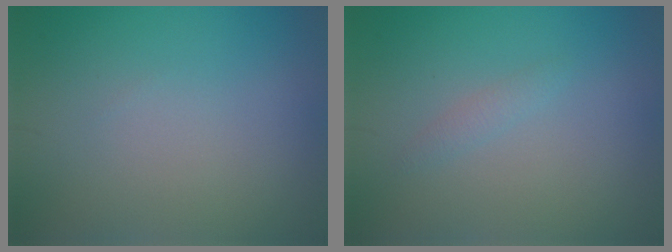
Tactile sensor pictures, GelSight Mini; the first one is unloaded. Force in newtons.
{"total": 0.9, "press": 0.8, "slide": 0.1}